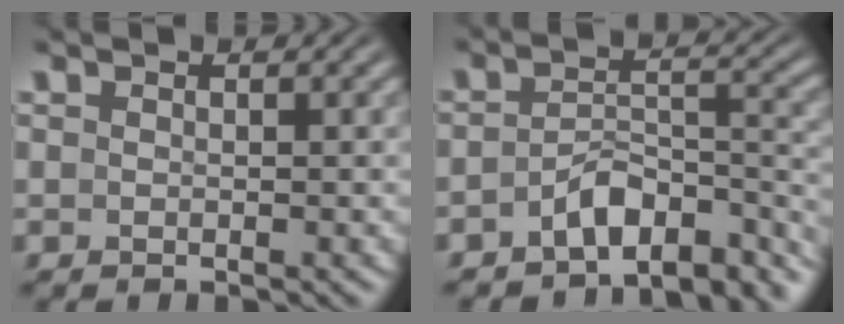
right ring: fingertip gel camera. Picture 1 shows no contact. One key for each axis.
{"total": 7.3, "fx": -6.0, "fy": 2.7, "fz": 3.2, "tx": -0.046, "ty": -0.020, "tz": -0.083}